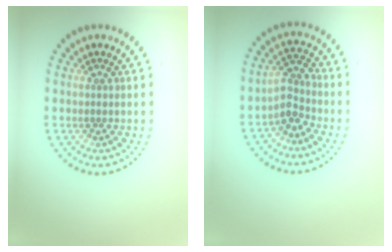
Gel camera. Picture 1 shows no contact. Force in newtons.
{"total": 2.5, "press": 2.0, "slide": 1.6}